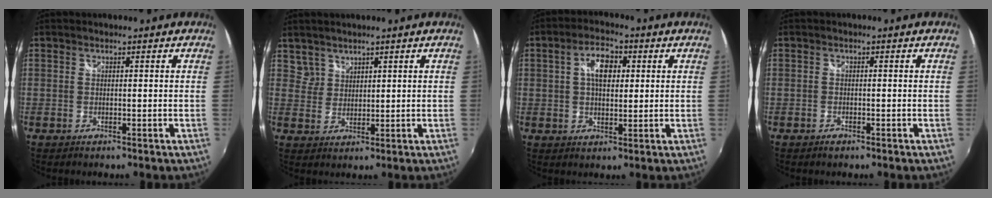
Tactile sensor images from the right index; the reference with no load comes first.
{"total": 3.1, "force": [2.6, 1.8, -0.3], "torque": [0.017, 0.013, 0.051]}
{"total": 6.7, "force": [1.8, 3.7, 5.2], "torque": [-0.092, 0.019, 0.033]}
{"total": 1.2, "force": [-0.9, 0.7, 0.4], "torque": [-0.008, -0.003, -0.018]}